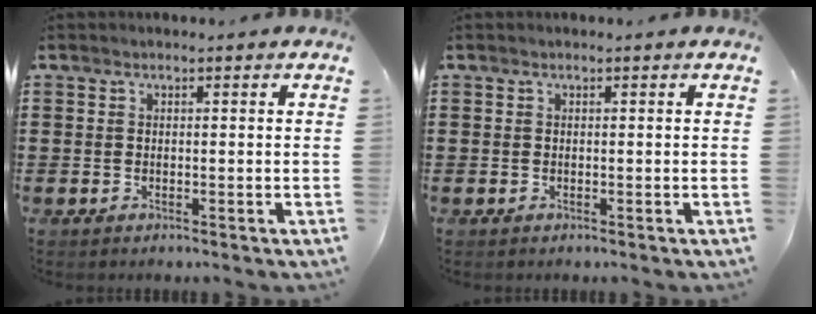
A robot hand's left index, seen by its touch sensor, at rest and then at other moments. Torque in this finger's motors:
{"motor_torque": [0.00, 0.00, 0.00, 0.00]}